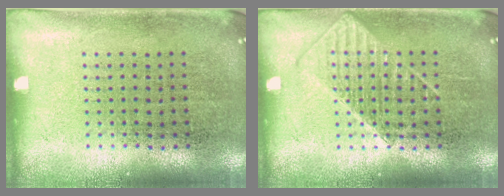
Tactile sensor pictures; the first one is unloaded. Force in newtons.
{"total": 1.8, "press": 1.8, "slide": 0.4}